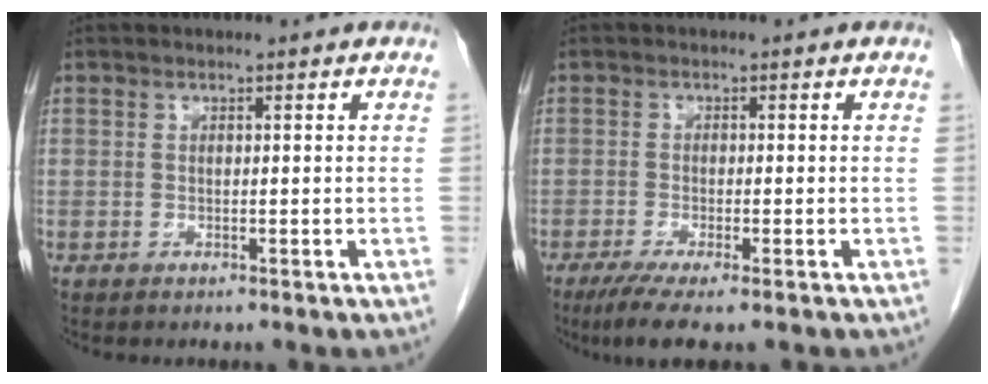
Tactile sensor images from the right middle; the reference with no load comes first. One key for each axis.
{"total": 5.3, "fx": -3.6, "fy": 0.3, "fz": 3.9, "tx": -0.062, "ty": -0.015, "tz": -0.060}